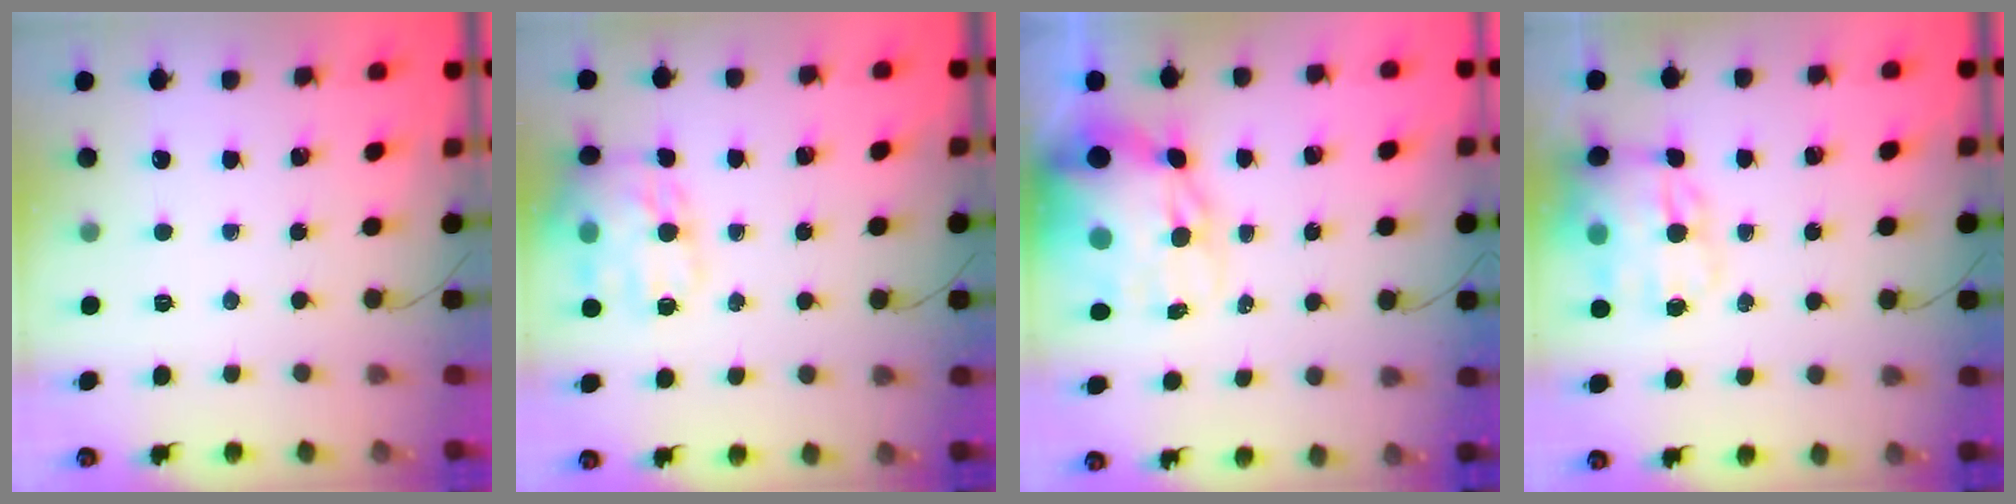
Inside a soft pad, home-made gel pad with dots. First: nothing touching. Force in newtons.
{"total": 15.0, "press": 14.9, "slide": 1.8}
{"total": 15.9, "press": 15.5, "slide": 3.9}
{"total": 13.6, "press": 13.1, "slide": 3.7}